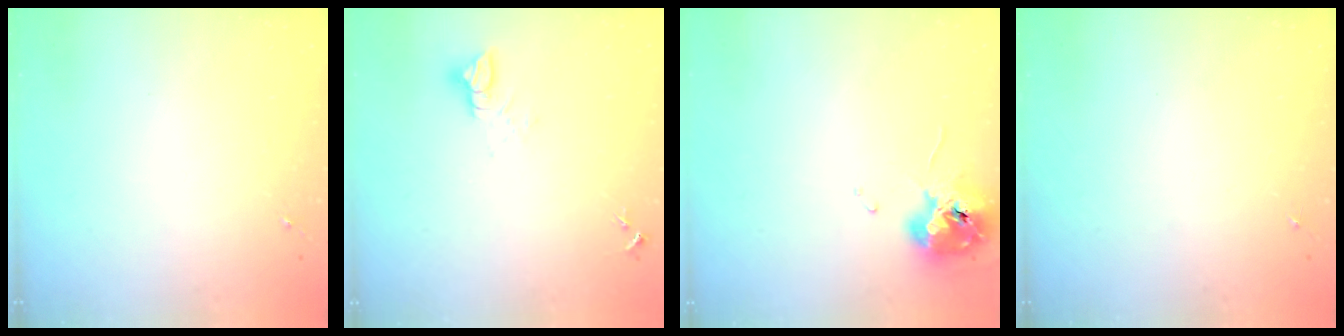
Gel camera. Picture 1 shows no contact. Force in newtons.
{"total": 5.0, "press": 5.0, "slide": 0.4}
{"total": 11.0, "press": 11.0, "slide": 1.1}
{"total": 0.0}